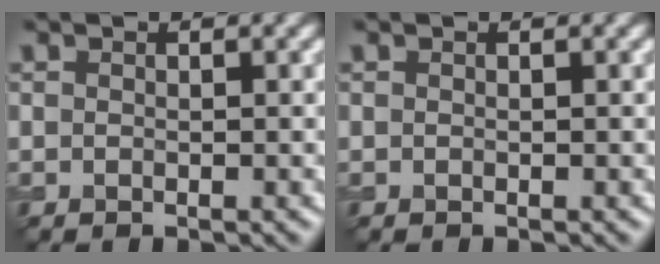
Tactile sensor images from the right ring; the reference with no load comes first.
{"total": 0.0}